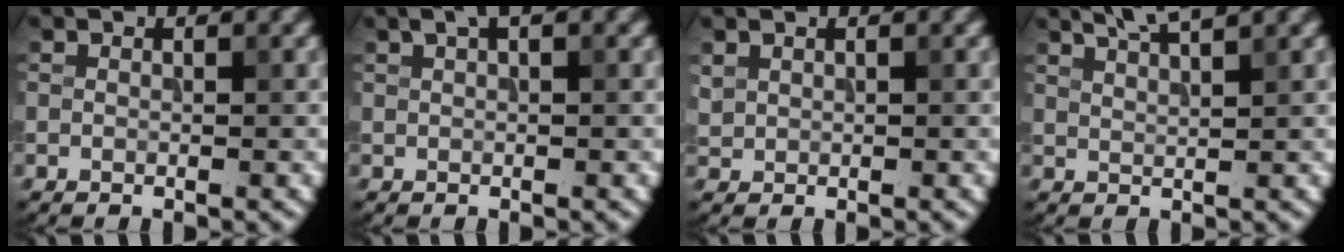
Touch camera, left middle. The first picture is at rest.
{"total": 1.3, "force": [0.8, 0.3, 1.0], "torque": [-0.017, 0.006, 0.015]}
{"total": 0.8, "force": [0.5, 0.6, 0.2], "torque": [-0.005, -0.001, 0.015]}
{"total": 4.2, "force": [3.3, 1.0, 2.4], "torque": [-0.015, 0.023, 0.025]}